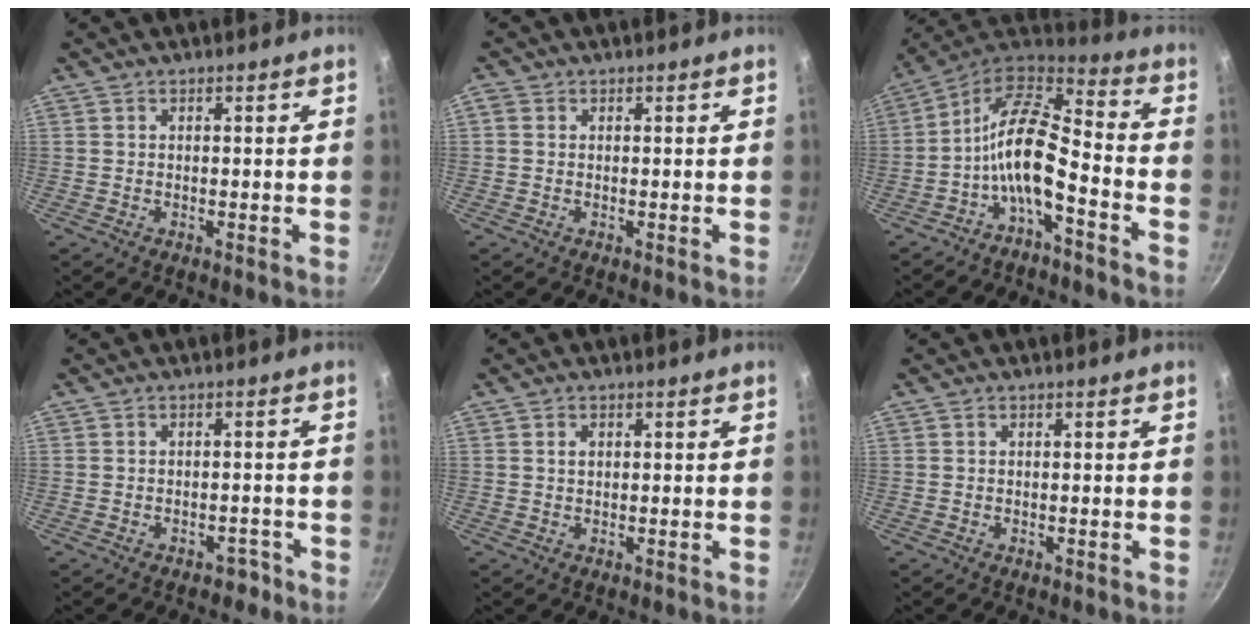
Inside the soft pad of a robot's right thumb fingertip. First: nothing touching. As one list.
[{"total": 1.1, "force": [0.1, 0.9, 0.6], "torque": [-0.014, 0.004, -0.001]}, {"total": 13.0, "force": [-4.9, 5.2, 10.8], "torque": [-0.209, 0.064, -0.100]}, {"total": 2.4, "force": [-1.6, 1.6, 0.8], "torque": [0.010, 0.027, -0.008]}, {"total": 1.5, "force": [0.4, 1.1, 0.9], "torque": [-0.011, 0.005, 0.006]}, {"total": 0.0}]